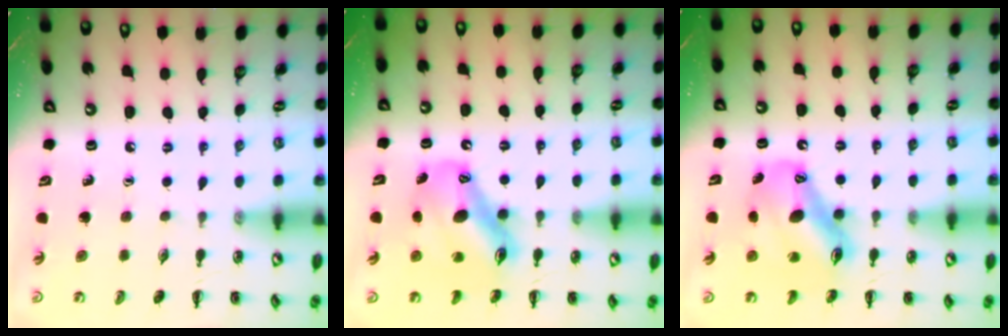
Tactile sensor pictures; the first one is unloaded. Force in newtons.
{"total": 12.5, "press": 12.0, "slide": 3.5}
{"total": 12.5, "press": 12.0, "slide": 3.5}